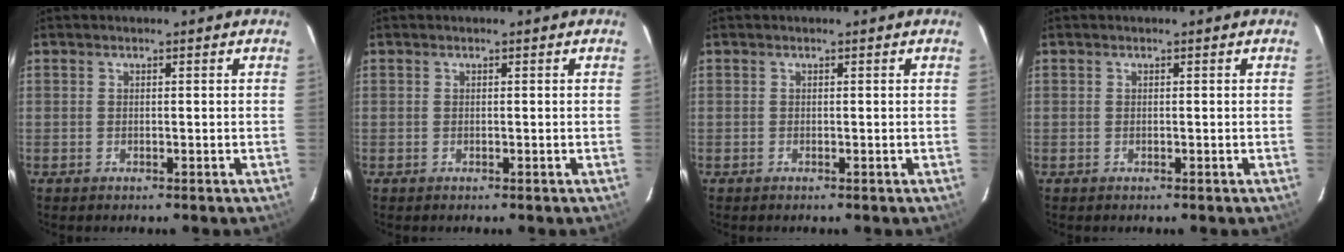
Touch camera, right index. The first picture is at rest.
{"total": 0.0}
{"total": 0.0}
{"total": 0.0}